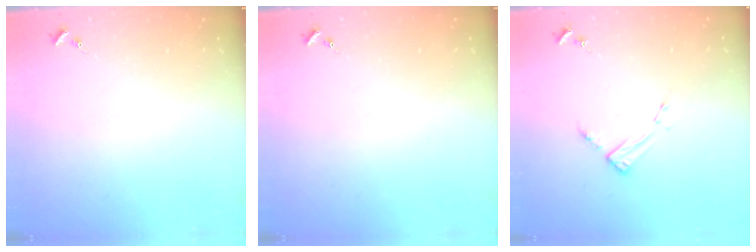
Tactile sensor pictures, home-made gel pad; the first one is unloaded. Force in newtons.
{"total": 0.0}
{"total": 3.6, "press": 3.5, "slide": 0.4}